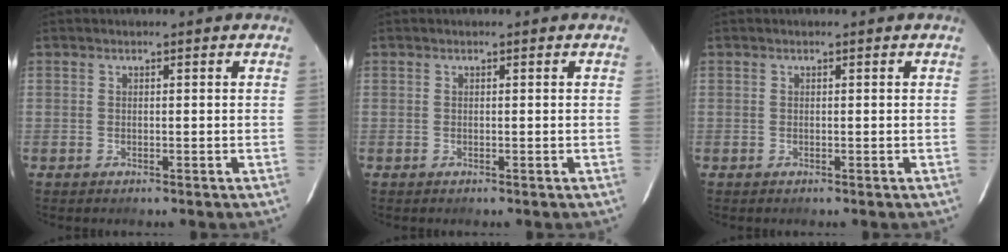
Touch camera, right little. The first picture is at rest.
{"total": 0.0}
{"total": 0.0}